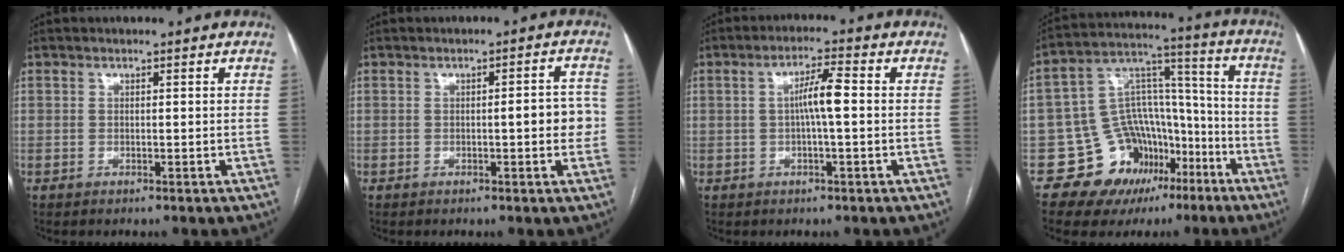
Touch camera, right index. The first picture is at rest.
{"total": 4.3, "force": [-0.4, 1.1, 4.2], "torque": [-0.047, 0.011, -0.006]}
{"total": 5.0, "force": [0.1, 0.3, 5.0], "torque": [-0.089, 0.012, 0.000]}
{"total": 15.1, "force": [-8.0, 11.7, 5.4], "torque": [-0.072, 0.089, -0.114]}